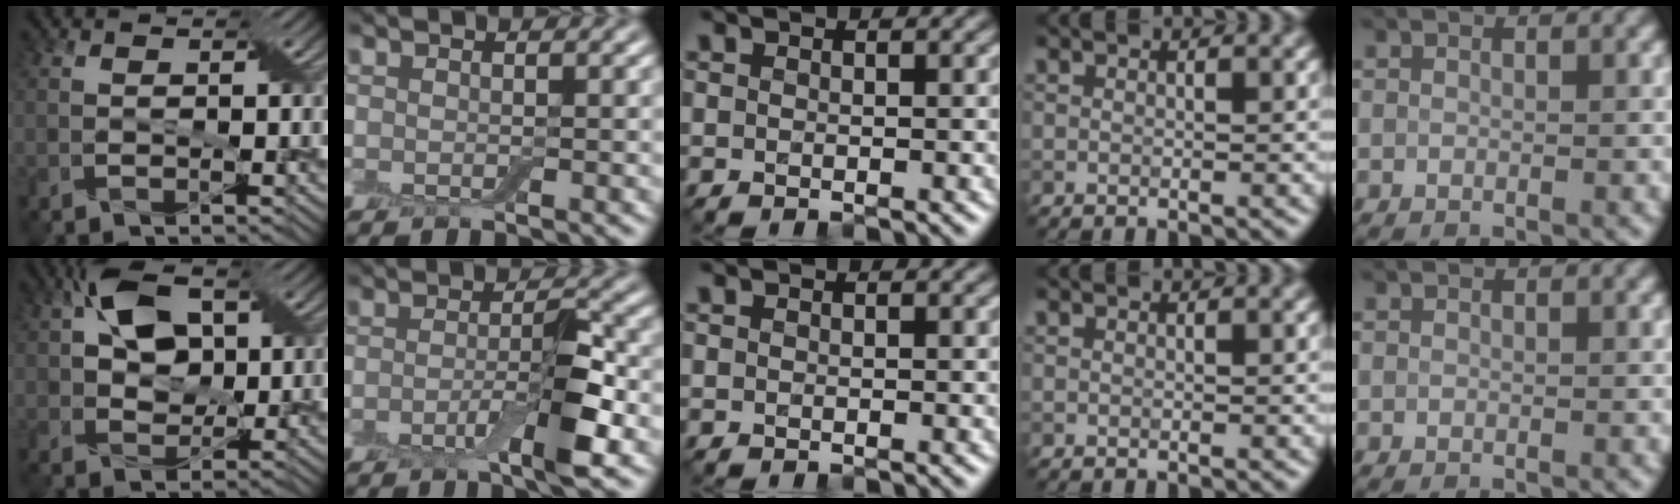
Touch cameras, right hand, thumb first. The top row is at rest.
{"thumb": {"total": 7.9, "force": [2.0, 5.3, 5.5], "torque": [-0.108, 0.012, 0.033]}, "index": {"total": 4.6, "force": [-1.5, 0.8, 4.2], "torque": [-0.070, 0.001, -0.032]}}